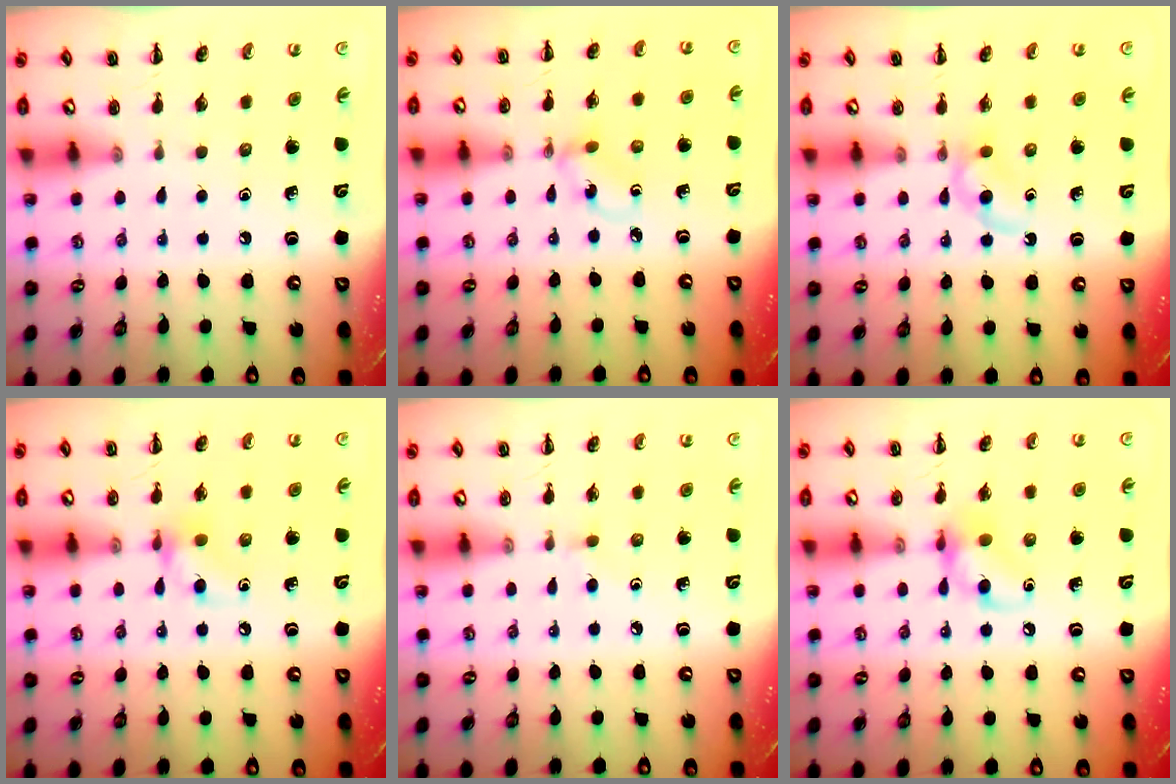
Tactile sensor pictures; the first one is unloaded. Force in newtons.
{"total": 1.8, "press": 1.7, "slide": 0.6}
{"total": 3.6, "press": 3.3, "slide": 1.6}
{"total": 7.2, "press": 7.2, "slide": 1.0}
{"total": 2.7, "press": 2.5, "slide": 1.2}
{"total": 9.5, "press": 9.5, "slide": 0.8}